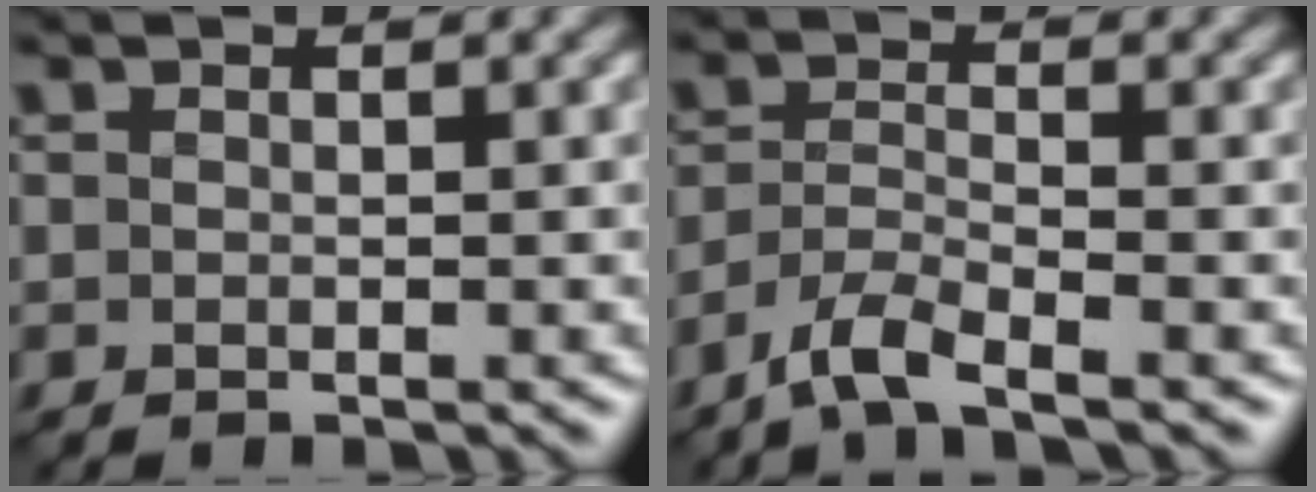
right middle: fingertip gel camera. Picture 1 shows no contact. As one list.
[{"total": 3.3, "force": [-2.5, 0.6, 2.0], "torque": [-0.042, 0.001, -0.063]}]